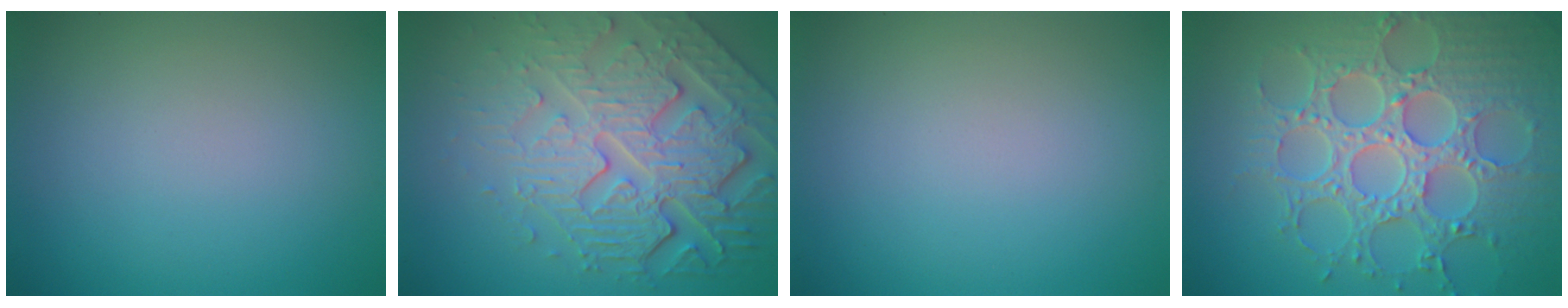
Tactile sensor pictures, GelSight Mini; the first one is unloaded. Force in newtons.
{"total": 7.8, "press": 6.0, "slide": 5.0}
{"total": 0.0}
{"total": 8.5, "press": 6.5, "slide": 5.4}